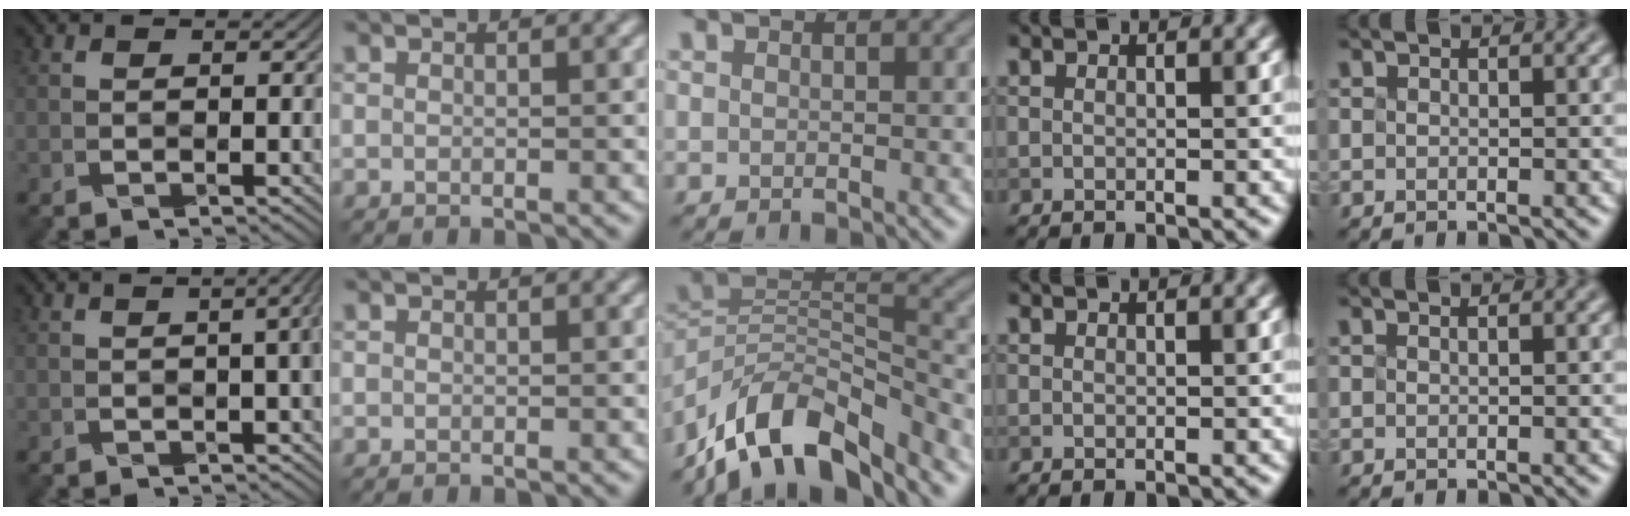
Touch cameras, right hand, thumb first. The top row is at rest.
{"thumb": {"total": 4.3, "force": [0.2, 1.0, 4.2], "torque": [-0.042, 0.016, 0.002]}, "middle": {"total": 11.0, "force": [-8.3, 4.2, 5.8], "torque": [-0.091, 0.009, -0.168]}, "little": {"total": 0.7, "force": [0.2, 0.5, 0.4], "torque": [0.003, 0.007, -0.003]}}